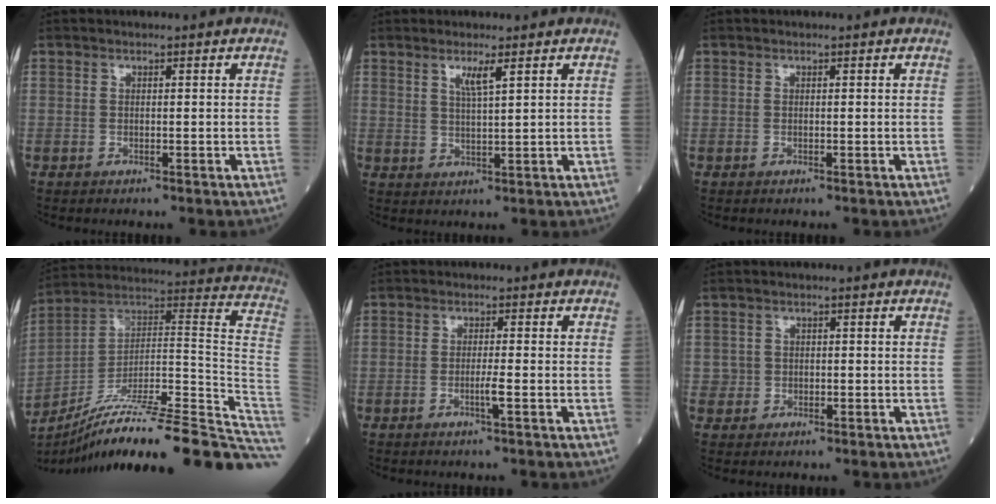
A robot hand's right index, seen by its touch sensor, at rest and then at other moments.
{"total": 3.1, "force": [1.8, -0.1, 2.5], "torque": [-0.052, -0.005, 0.036]}
{"total": 0.0}
{"total": 31.1, "force": [-24.4, 0.8, 19.3], "torque": [-0.154, 0.012, -0.361]}
{"total": 2.1, "force": [-0.8, -0.3, 1.9], "torque": [-0.038, -0.003, -0.016]}
{"total": 1.7, "force": [0.0, 1.7, 0.0], "torque": [0.006, 0.007, 0.001]}